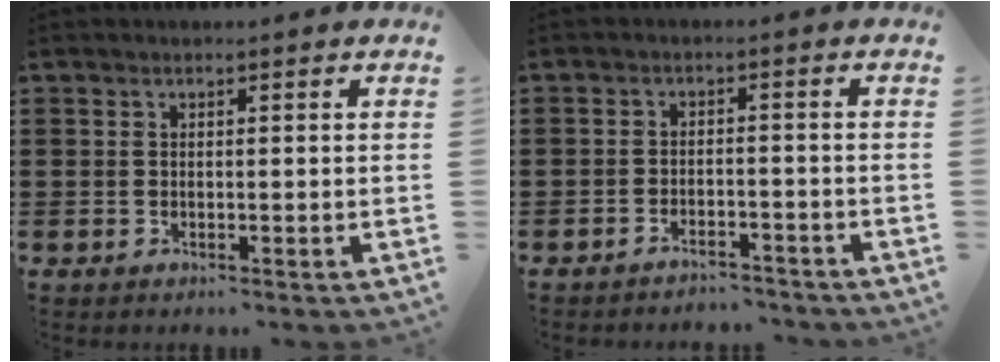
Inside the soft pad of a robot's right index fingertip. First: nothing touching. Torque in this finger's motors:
{"motor_torque": [0.23, 0.55, 0.01, -0.05]}